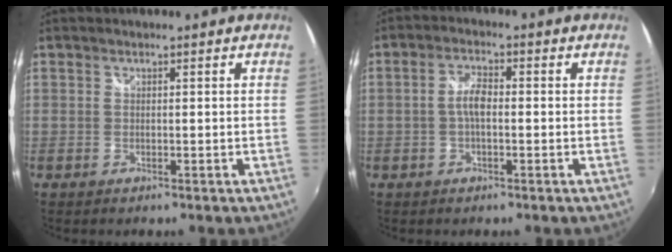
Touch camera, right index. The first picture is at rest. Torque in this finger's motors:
{"motor_torque": [0.66, -0.01, 0.24, 0.07]}